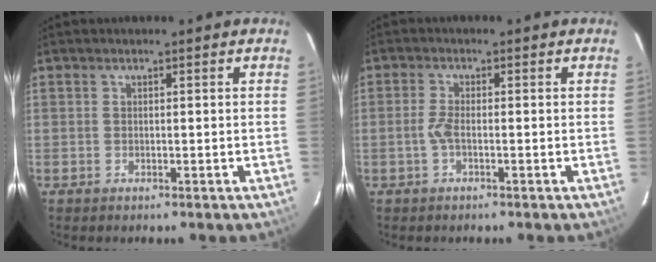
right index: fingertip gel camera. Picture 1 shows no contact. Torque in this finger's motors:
{"motor_torque": [0.38, 0.01, 0.26, 0.06]}